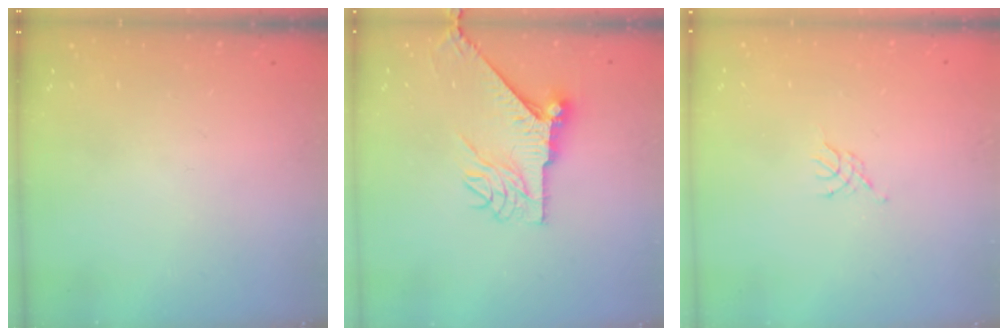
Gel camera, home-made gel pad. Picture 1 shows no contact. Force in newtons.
{"total": 10.8, "press": 10.7, "slide": 1.1}
{"total": 2.3, "press": 2.2, "slide": 0.5}